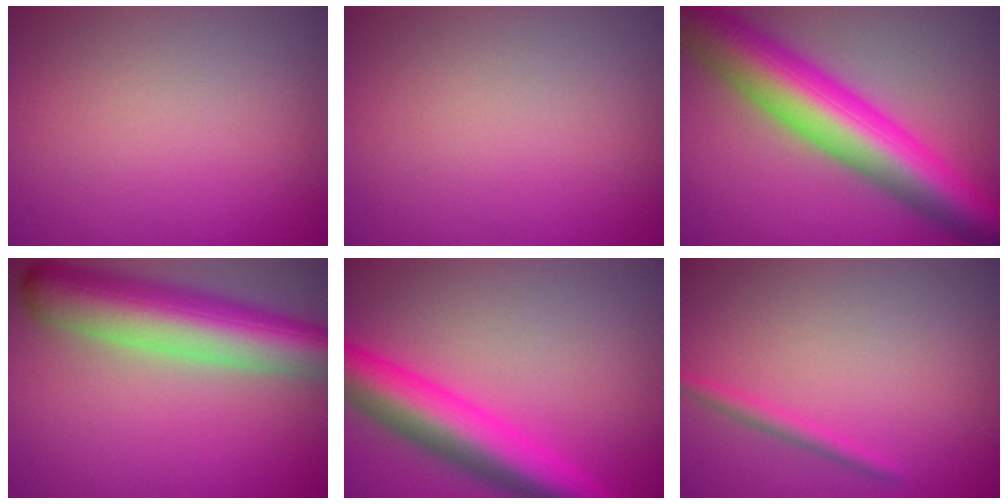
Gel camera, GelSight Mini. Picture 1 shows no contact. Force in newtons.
{"total": 0.0}
{"total": 11.6, "press": 11.6, "slide": 0.4}
{"total": 9.9, "press": 9.9, "slide": 0.4}
{"total": 8.1, "press": 8.1, "slide": 0.4}
{"total": 1.4, "press": 1.4, "slide": 0.1}